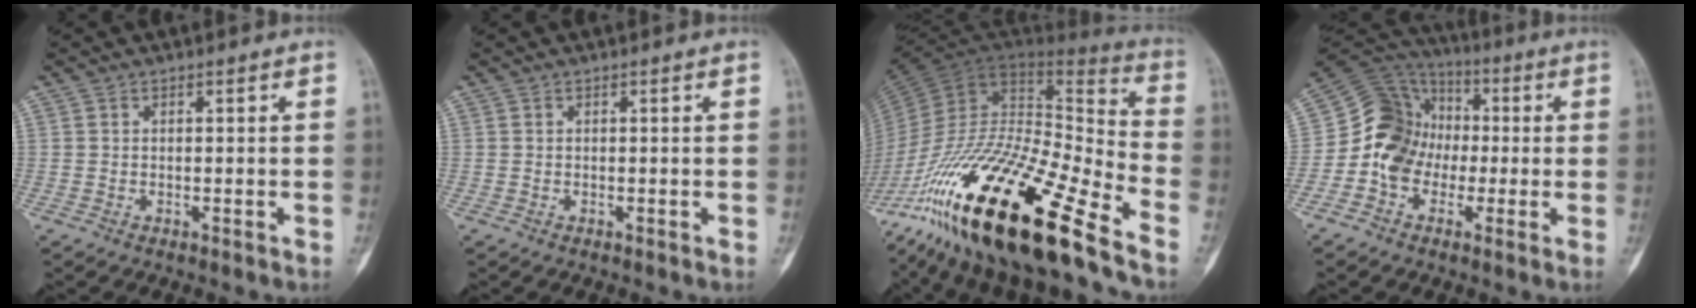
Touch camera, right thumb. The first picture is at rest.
{"total": 0.0}
{"total": 31.6, "force": [-20.4, 6.8, 23.1], "torque": [-0.435, 0.025, -0.362]}
{"total": 13.3, "force": [-1.9, 11.2, 6.8], "torque": [-0.096, 0.043, -0.050]}